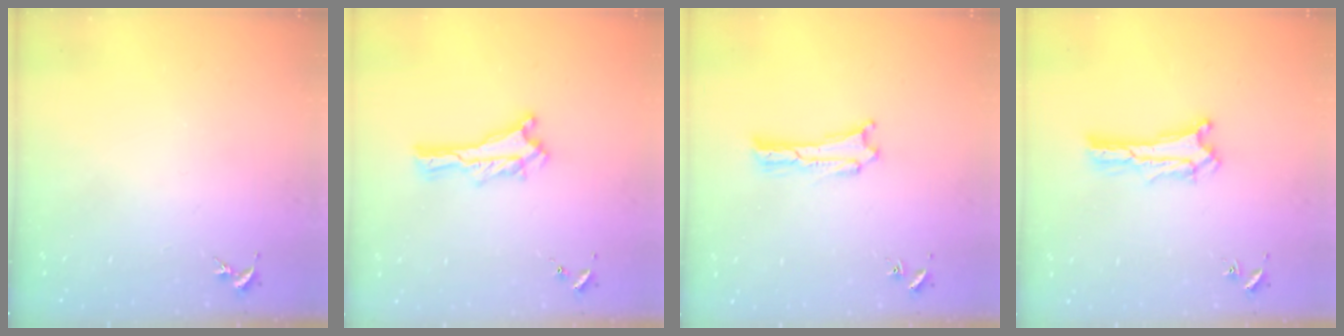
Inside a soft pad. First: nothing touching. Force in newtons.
{"total": 0.0}
{"total": 0.0}
{"total": 0.9, "press": 0.9, "slide": 0.2}